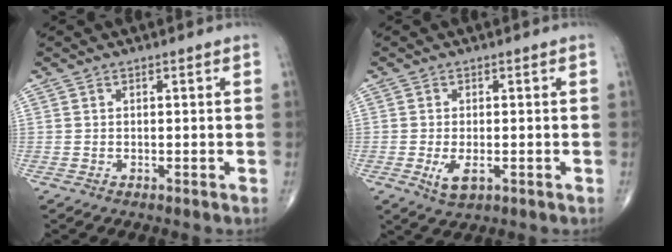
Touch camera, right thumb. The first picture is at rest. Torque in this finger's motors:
{"motor_torque": [0.16, -0.16, 0.06, 0.06, 0.12]}